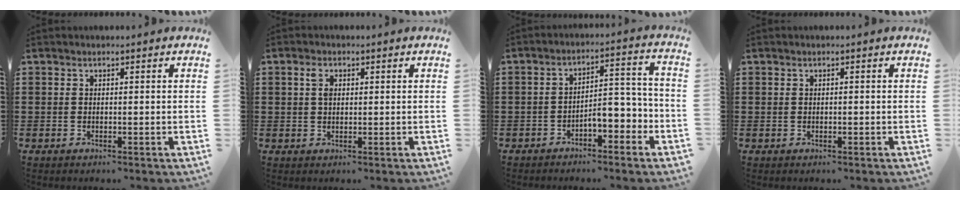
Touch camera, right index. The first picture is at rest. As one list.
[{"total": 2.3, "force": [0.7, 1.4, 1.7], "torque": [-0.038, 0.008, 0.011]}, {"total": 5.1, "force": [-3.1, 2.0, 3.5], "torque": [-0.053, 0.005, -0.063]}, {"total": 0.0}]